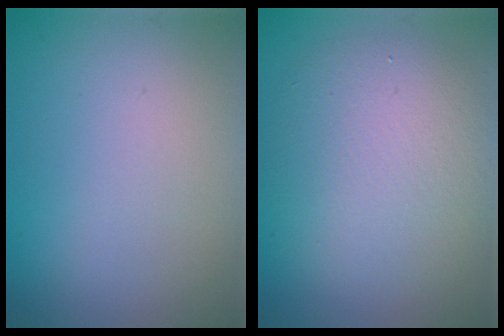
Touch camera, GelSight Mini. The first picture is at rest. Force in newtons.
{"total": 6.5, "press": 6.5, "slide": 0.3}